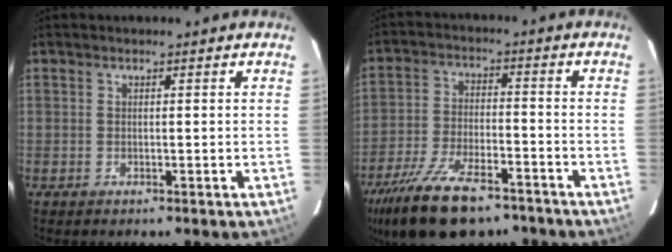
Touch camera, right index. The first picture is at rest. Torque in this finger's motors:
{"motor_torque": [1.61, -0.53, 0.73, 0.18]}